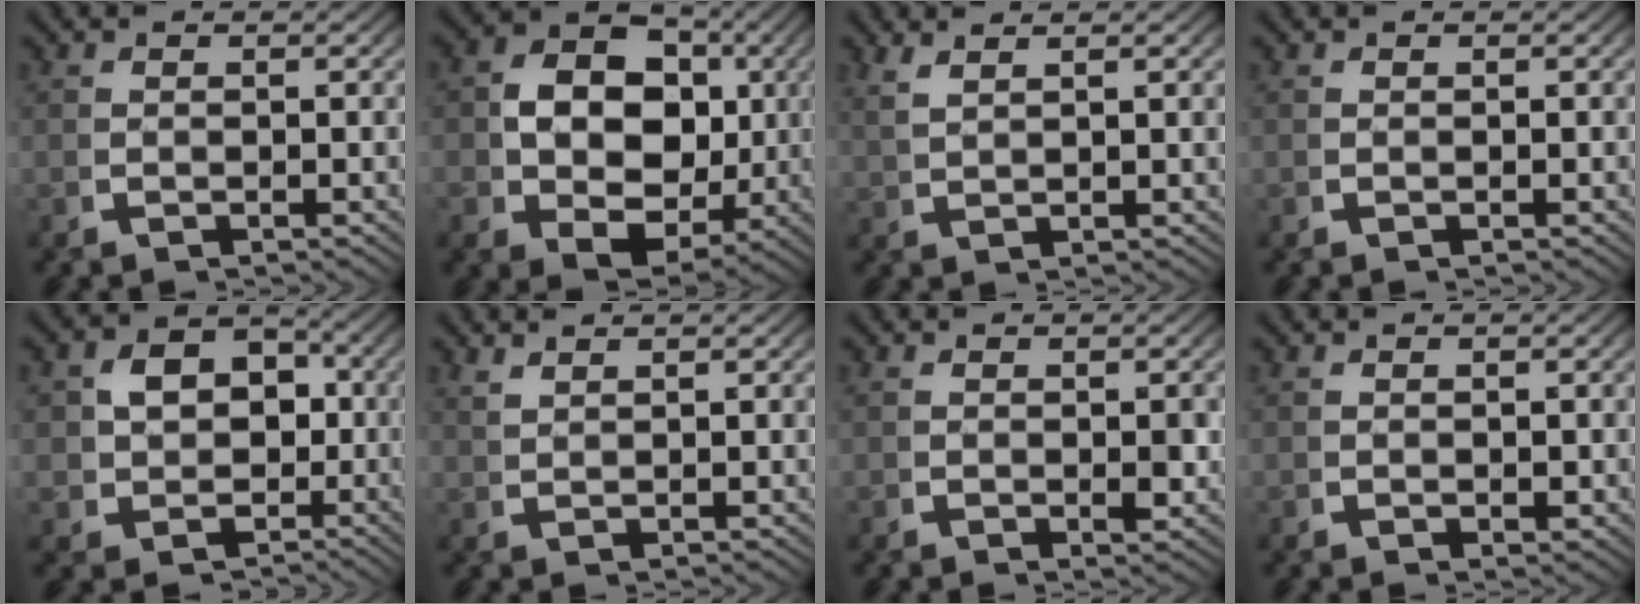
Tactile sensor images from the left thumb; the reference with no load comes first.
{"total": 10.8, "force": [0.6, 8.0, 7.3], "torque": [-0.144, -0.037, 0.021]}
{"total": 2.3, "force": [2.1, 0.0, 1.0], "torque": [-0.019, 0.006, 0.047]}
{"total": 0.0}
{"total": 7.6, "force": [0.1, 6.5, 4.0], "torque": [-0.088, -0.035, 0.020]}
{"total": 1.9, "force": [1.8, -0.2, 0.4], "torque": [-0.004, 0.006, 0.042]}
{"total": 1.2, "force": [0.5, 0.4, 1.1], "torque": [-0.022, -0.005, 0.014]}
{"total": 0.7, "force": [0.5, 0.3, 0.5], "torque": [-0.007, -0.004, 0.014]}